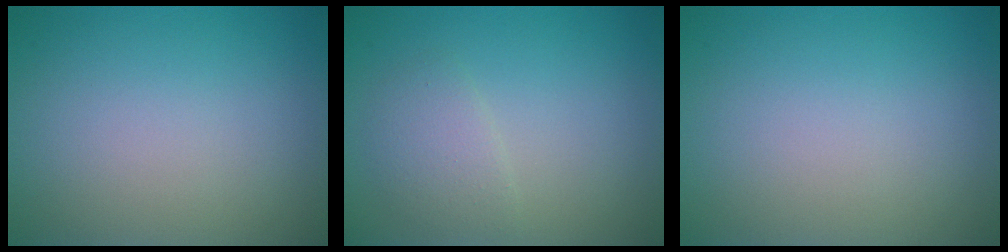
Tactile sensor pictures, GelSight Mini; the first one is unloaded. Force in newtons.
{"total": 2.0, "press": 2.0, "slide": 0.1}
{"total": 0.0}